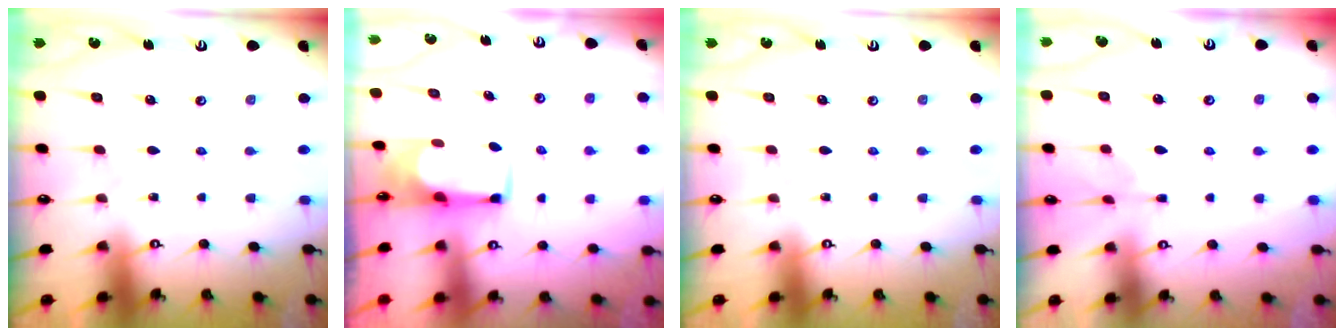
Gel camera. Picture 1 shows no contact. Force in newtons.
{"total": 1.8, "press": 1.7, "slide": 0.3}
{"total": 0.0}
{"total": 2.0, "press": 1.6, "slide": 1.2}